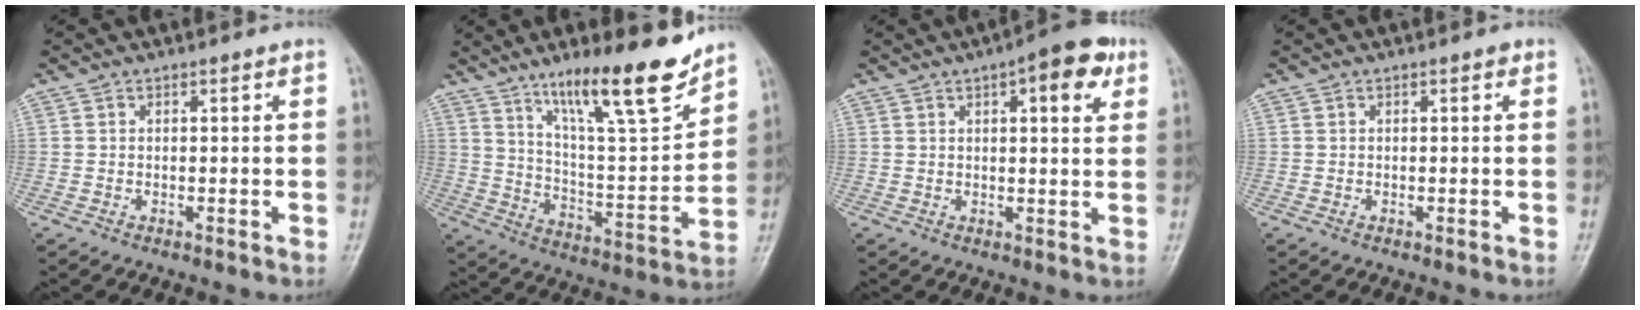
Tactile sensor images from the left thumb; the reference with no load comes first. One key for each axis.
{"total": 19.0, "fx": 13.1, "fy": 4.0, "fz": 13.1, "tx": -0.176, "ty": -0.078, "tz": 0.221}
{"total": 9.2, "fx": 4.1, "fy": 3.4, "fz": 7.5, "tx": -0.075, "ty": -0.004, "tz": 0.049}
{"total": 0.6, "fx": 0.2, "fy": 0.4, "fz": 0.4, "tx": 0.005, "ty": 0.002, "tz": -0.002}